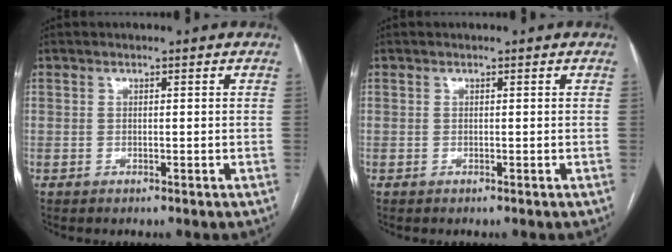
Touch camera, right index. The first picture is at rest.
{"total": 0.0}